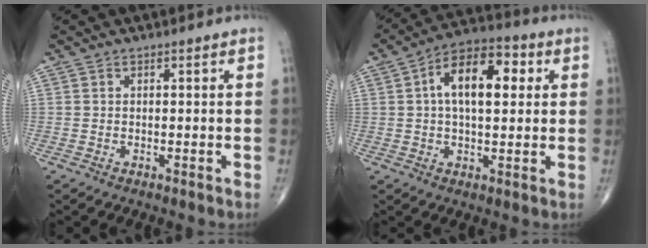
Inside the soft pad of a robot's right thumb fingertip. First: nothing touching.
{"total": 13.1, "force": [2.8, 6.8, 10.9], "torque": [-0.163, 0.021, 0.036]}